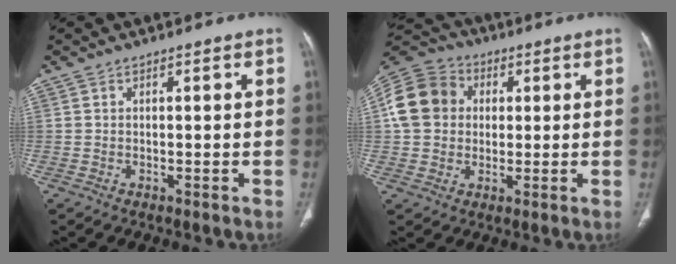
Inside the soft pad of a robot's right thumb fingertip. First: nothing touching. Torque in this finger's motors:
{"motor_torque": [0.76, 1.37, 0.05, -0.43, 0.00]}